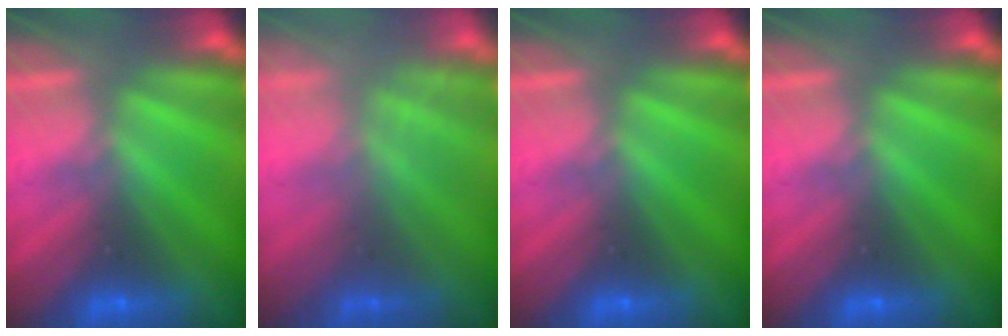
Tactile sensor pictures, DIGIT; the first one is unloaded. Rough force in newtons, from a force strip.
{"total": 2.3}
{"total": 0.0}
{"total": 0.0}